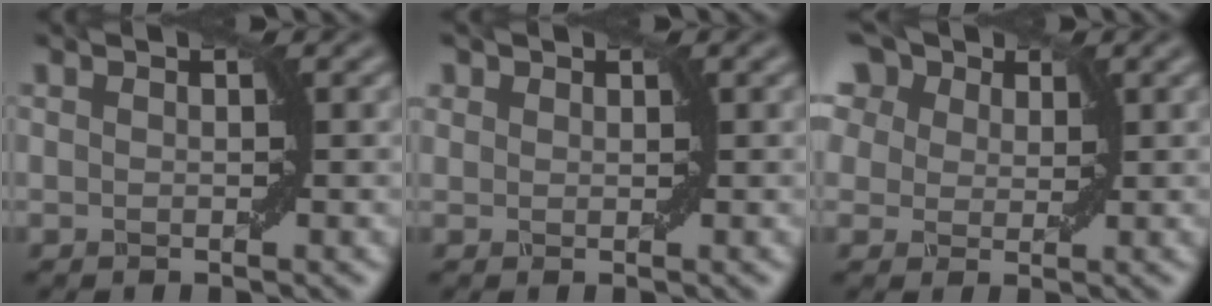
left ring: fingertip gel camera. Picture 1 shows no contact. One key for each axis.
{"total": 1.0, "fx": 0.6, "fy": 0.7, "fz": 0.1, "tx": 0.000, "ty": 0.001, "tz": 0.009}
{"total": 12.6, "fx": 7.2, "fy": 7.9, "fz": 6.8, "tx": -0.139, "ty": 0.054, "tz": 0.093}